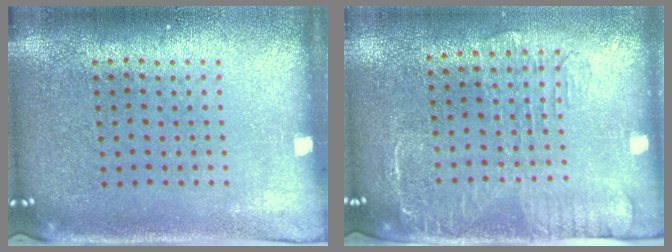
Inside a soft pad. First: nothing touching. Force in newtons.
{"total": 1.9, "press": 1.6, "slide": 1.0}